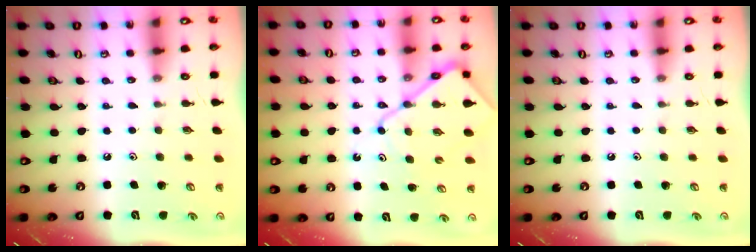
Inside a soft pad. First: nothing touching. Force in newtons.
{"total": 12.9, "press": 12.8, "slide": 1.4}
{"total": 0.0}